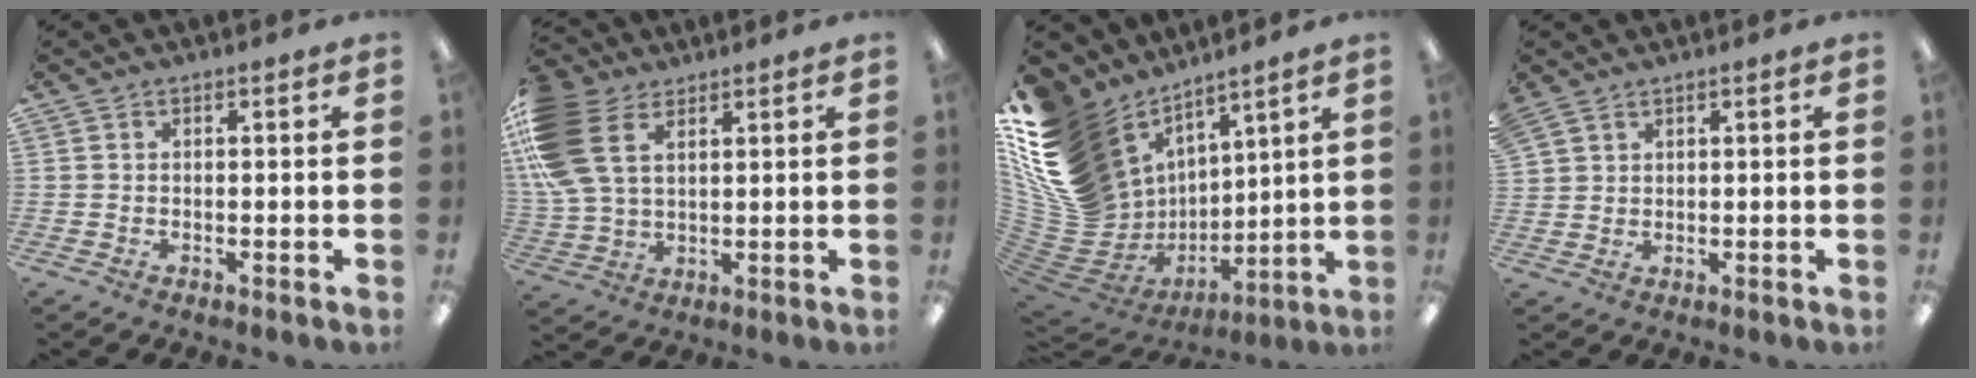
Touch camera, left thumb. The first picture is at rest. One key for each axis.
{"total": 15.8, "fx": 6.2, "fy": 10.2, "fz": 10.3, "tx": -0.255, "ty": -0.020, "tz": 0.115}
{"total": 20.2, "fx": 7.8, "fy": 15.1, "fz": 10.9, "tx": -0.232, "ty": -0.082, "tz": 0.178}
{"total": 3.1, "fx": 2.4, "fy": 1.8, "fz": 0.8, "tx": -0.021, "ty": -0.002, "tz": 0.048}